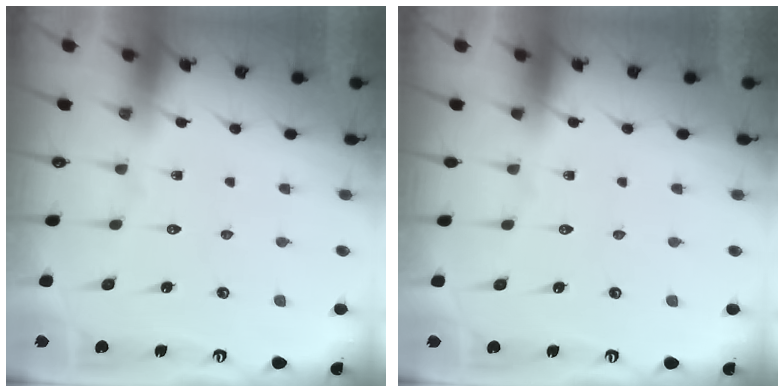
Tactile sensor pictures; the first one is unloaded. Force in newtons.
{"total": 0.0}